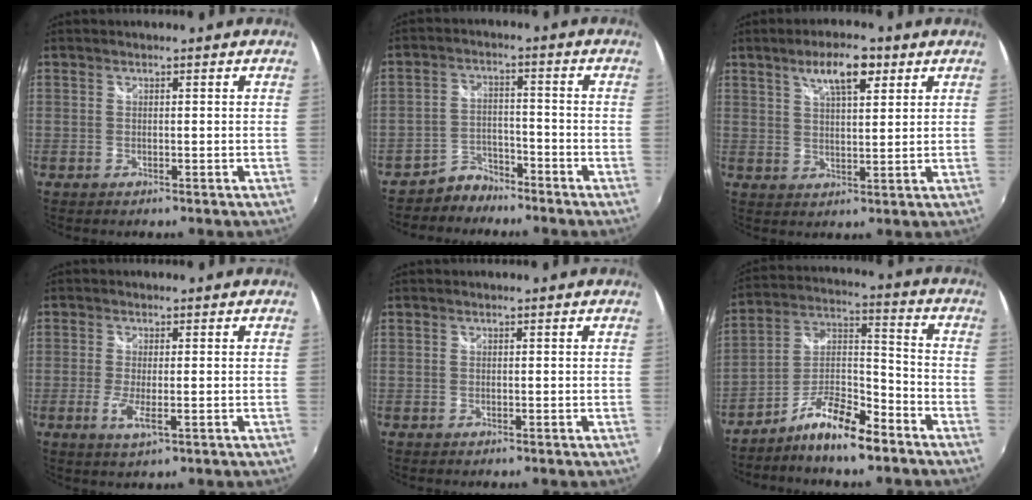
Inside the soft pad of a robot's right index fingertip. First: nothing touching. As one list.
[{"total": 4.9, "force": [-4.3, 2.4, -0.2], "torque": [-0.002, 0.018, -0.076]}, {"total": 7.4, "force": [4.1, 2.4, 5.7], "torque": [-0.096, 0.010, 0.070]}, {"total": 3.6, "force": [-1.1, 0.6, 3.4], "torque": [-0.071, -0.011, -0.020]}, {"total": 0.0}, {"total": 11.4, "force": [-8.1, 2.7, 7.6], "torque": [-0.152, 0.019, -0.147]}]